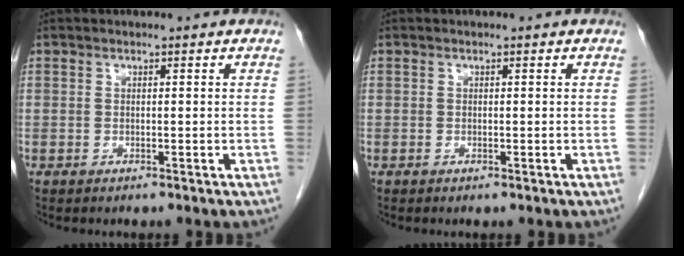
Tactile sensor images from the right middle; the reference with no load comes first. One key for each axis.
{"total": 0.0}